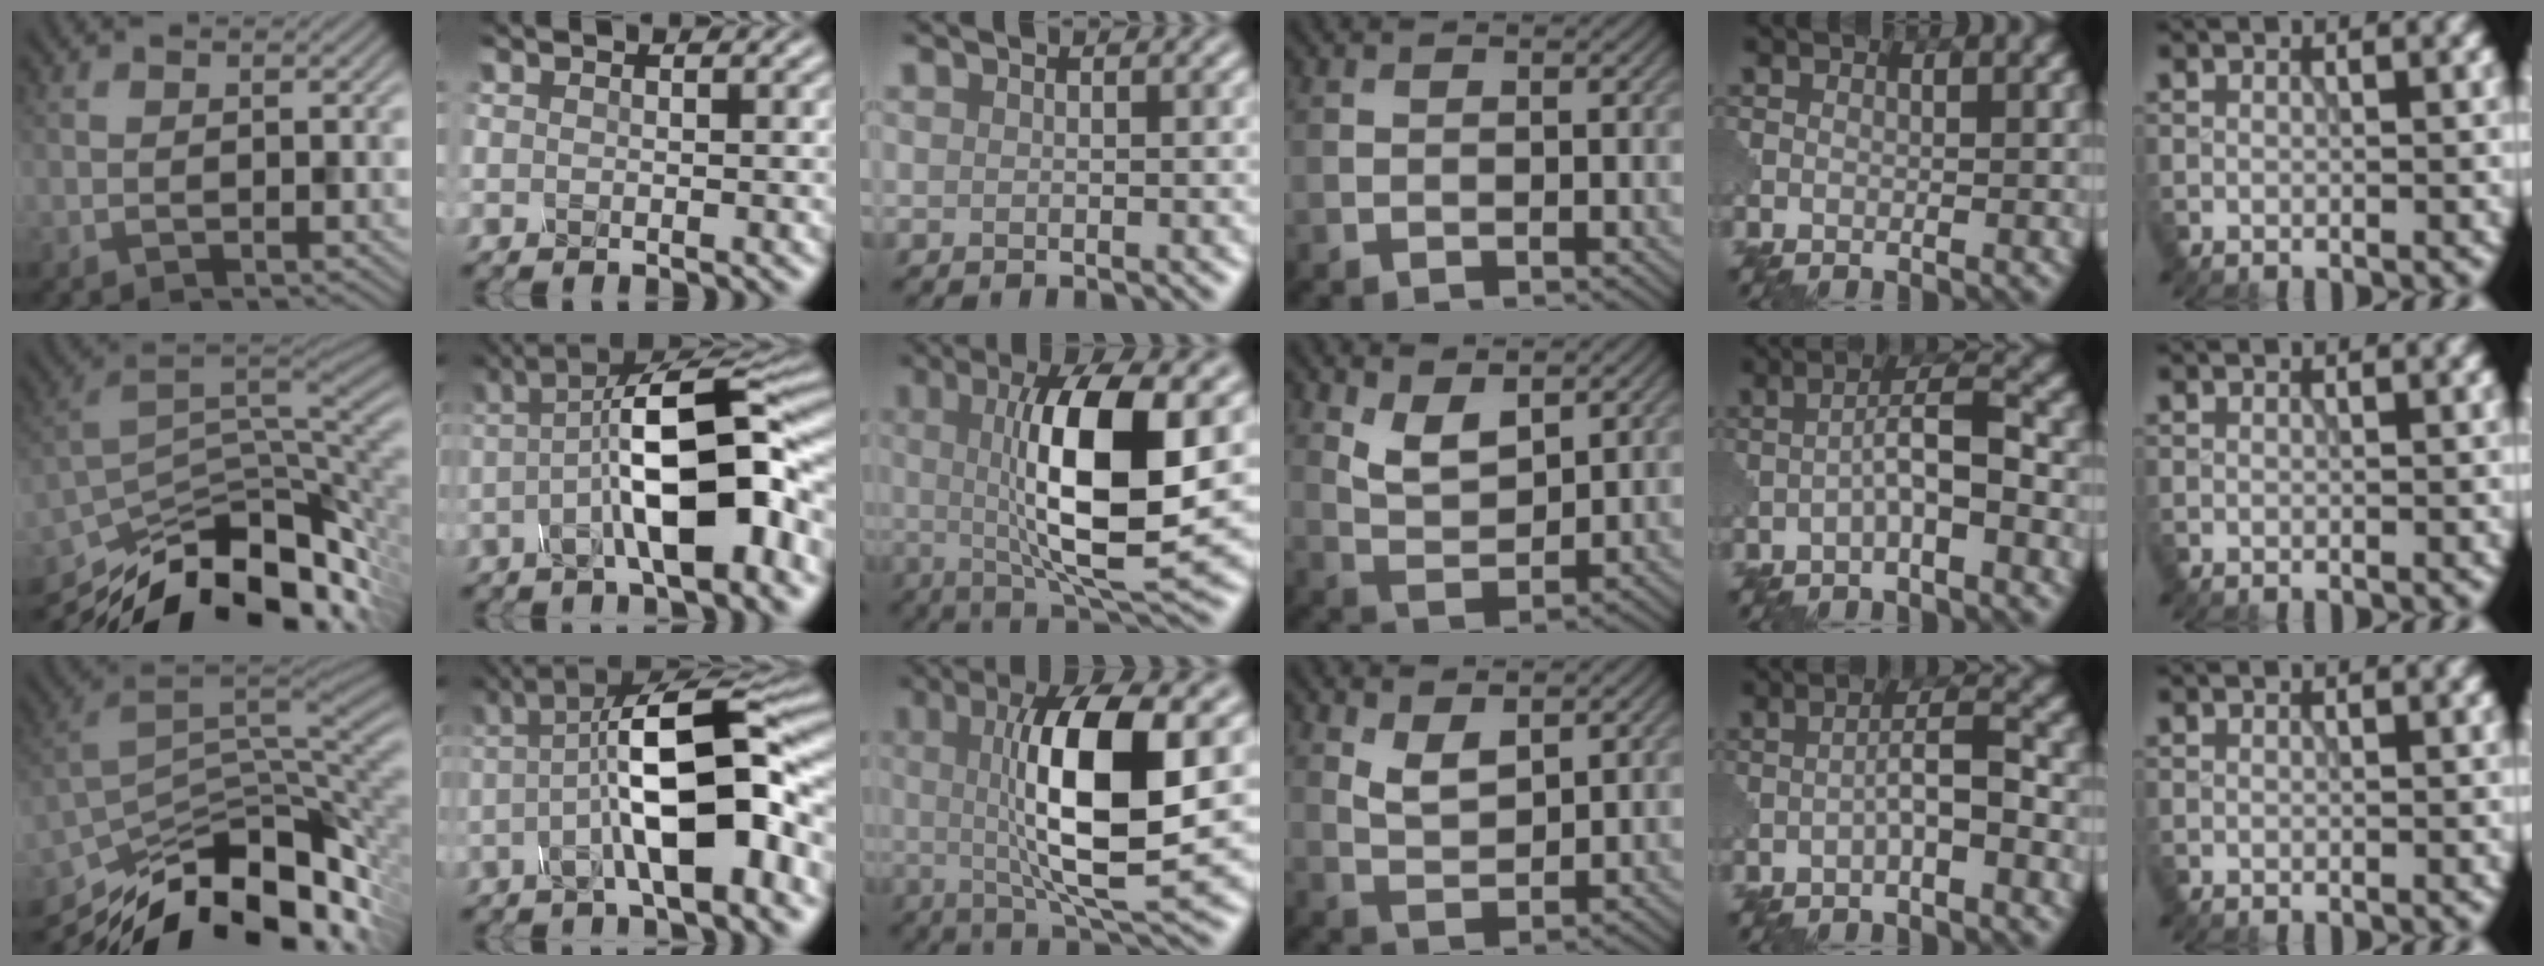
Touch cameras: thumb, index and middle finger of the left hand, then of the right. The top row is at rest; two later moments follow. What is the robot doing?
{"motion": "assemble", "object": "glue stick"}